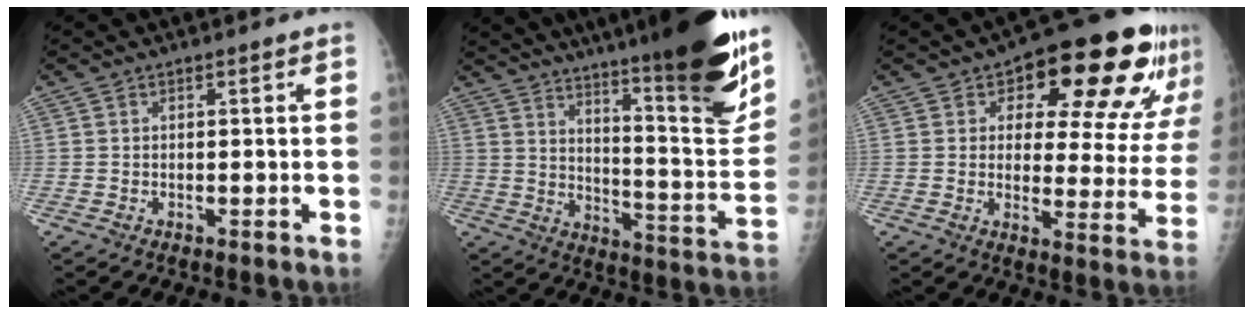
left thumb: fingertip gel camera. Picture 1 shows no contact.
{"total": 29.4, "force": [20.6, 3.7, 20.7], "torque": [-0.275, -0.105, 0.293]}
{"total": 20.4, "force": [10.5, 9.1, 15.0], "torque": [-0.147, -0.020, 0.141]}